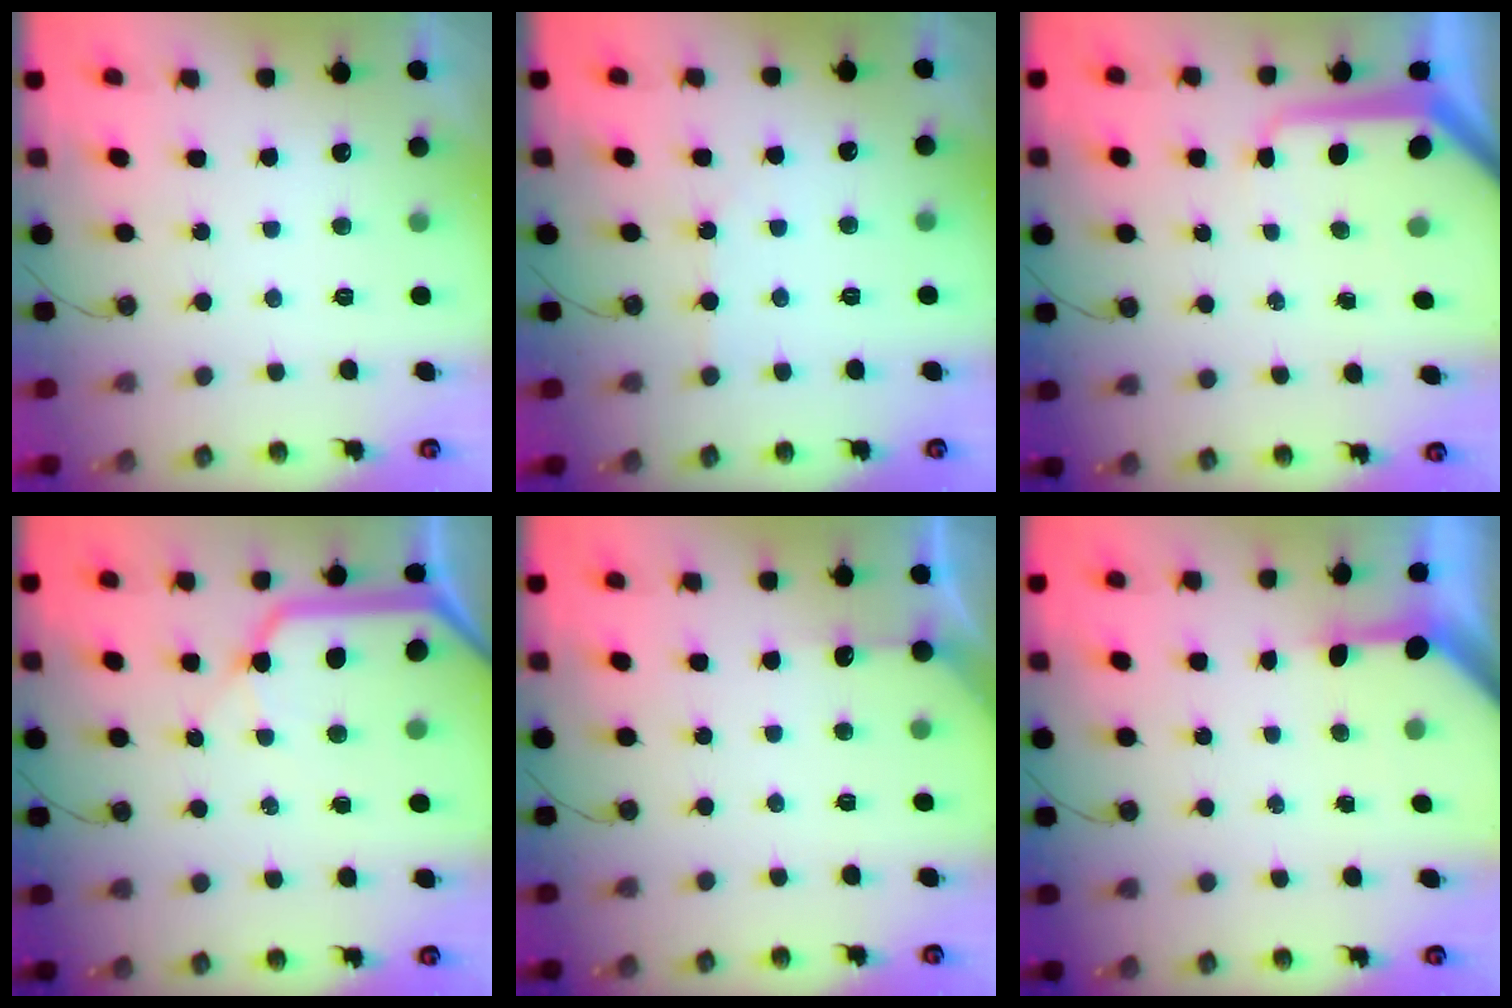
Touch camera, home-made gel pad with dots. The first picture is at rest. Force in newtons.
{"total": 1.7, "press": 1.6, "slide": 0.3}
{"total": 8.4, "press": 8.4, "slide": 0.6}
{"total": 13.2, "press": 13.1, "slide": 1.8}
{"total": 3.2, "press": 3.2, "slide": 0.5}
{"total": 3.4, "press": 3.4, "slide": 0.4}